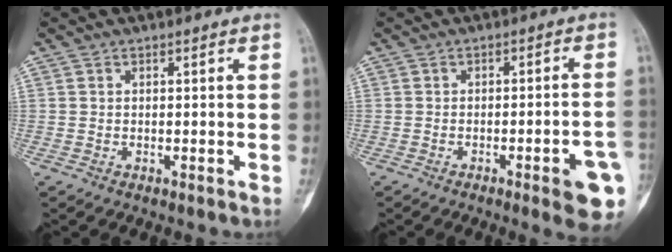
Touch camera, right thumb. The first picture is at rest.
{"total": 9.2, "force": [-3.8, 1.7, 8.2], "torque": [-0.091, 0.017, -0.042]}